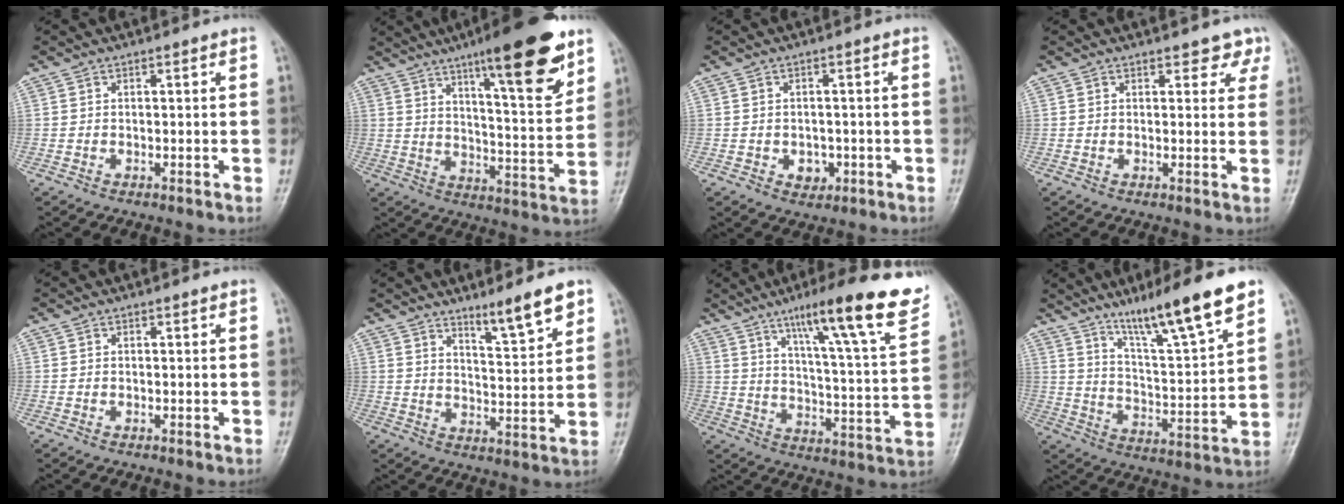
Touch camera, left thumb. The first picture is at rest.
{"total": 18.9, "force": [11.5, 3.8, 14.6], "torque": [-0.186, -0.060, 0.175]}
{"total": 3.3, "force": [-0.9, 2.6, 1.7], "torque": [-0.008, 0.004, -0.006]}
{"total": 3.2, "force": [2.6, 1.8, 0.7], "torque": [0.021, -0.014, 0.018]}
{"total": 0.0}
{"total": 8.2, "force": [6.0, 0.8, 5.6], "torque": [-0.083, -0.050, 0.099]}
{"total": 22.9, "force": [13.9, 2.8, 18.0], "torque": [-0.240, -0.048, 0.203]}
{"total": 16.5, "force": [11.3, 1.5, 11.9], "torque": [-0.183, -0.063, 0.191]}